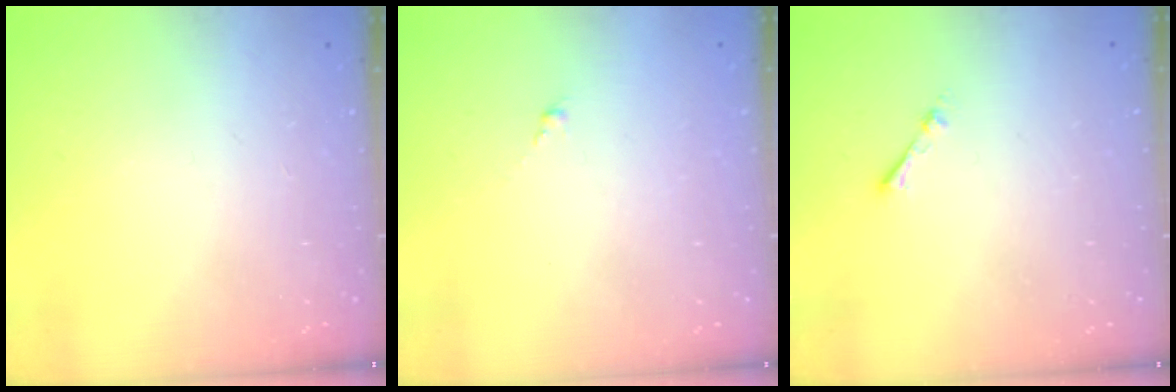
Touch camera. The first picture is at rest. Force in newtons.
{"total": 0.0}
{"total": 1.7, "press": 1.7, "slide": 0.2}